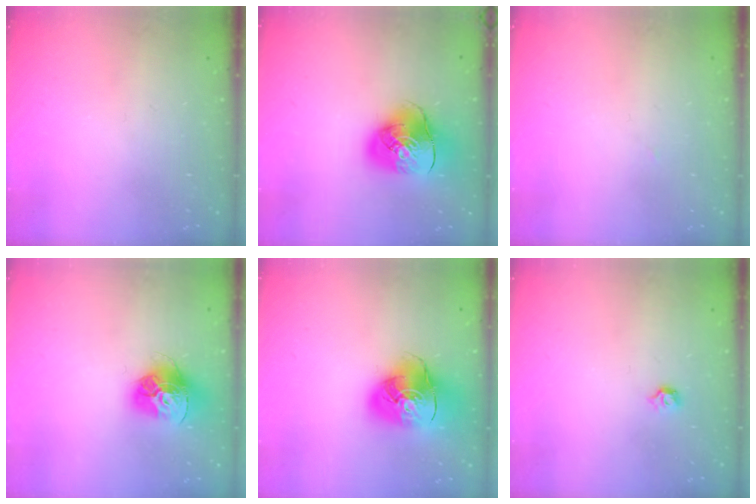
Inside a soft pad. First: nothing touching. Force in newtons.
{"total": 12.1, "press": 11.9, "slide": 1.9}
{"total": 1.1, "press": 1.1, "slide": 0.1}
{"total": 14.8, "press": 14.8, "slide": 1.6}
{"total": 14.9, "press": 14.7, "slide": 2.1}
{"total": 3.2, "press": 3.1, "slide": 0.7}